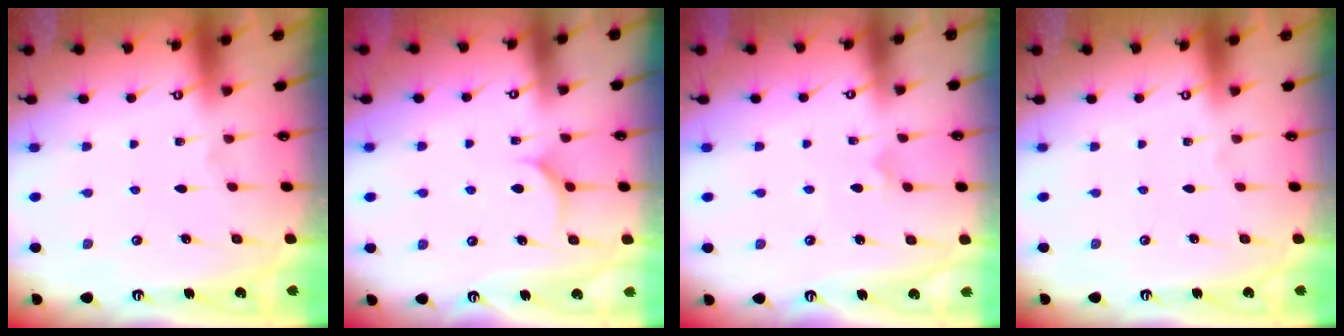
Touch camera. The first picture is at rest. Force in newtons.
{"total": 7.9, "press": 7.9, "slide": 0.4}
{"total": 4.3, "press": 4.3, "slide": 0.4}
{"total": 0.0}